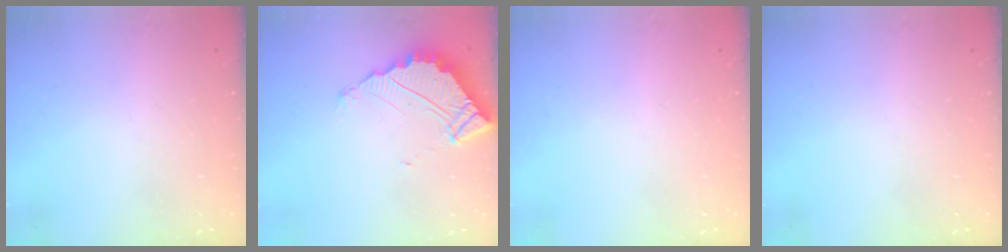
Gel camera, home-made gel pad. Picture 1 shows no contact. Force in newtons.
{"total": 5.3, "press": 5.2, "slide": 0.3}
{"total": 0.0}
{"total": 0.0}